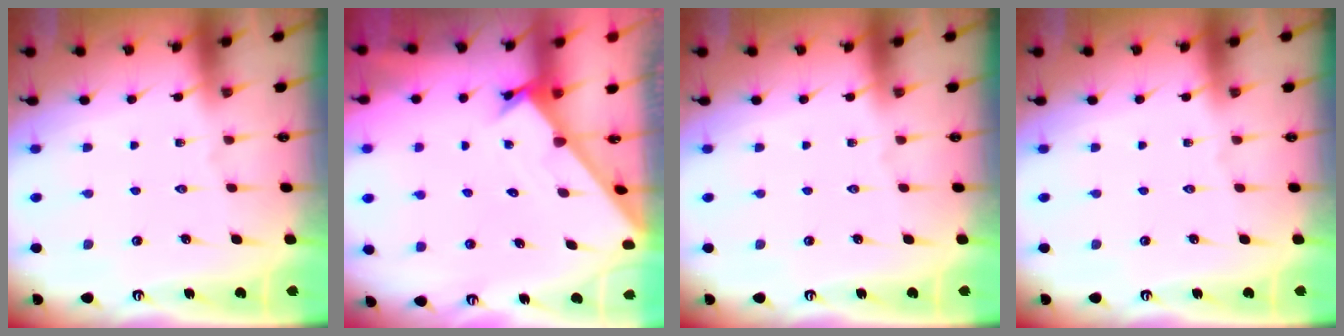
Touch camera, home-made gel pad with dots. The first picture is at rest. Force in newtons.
{"total": 1.7, "press": 1.7, "slide": 0.1}
{"total": 0.0}
{"total": 0.0}